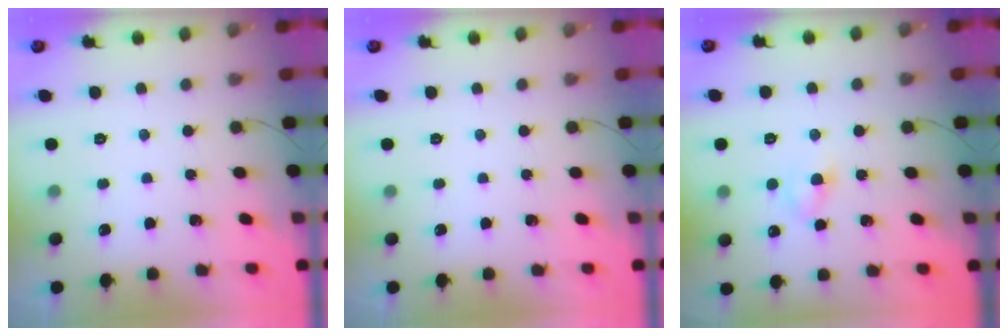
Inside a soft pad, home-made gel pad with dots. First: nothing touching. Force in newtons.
{"total": 0.0}
{"total": 3.2, "press": 3.0, "slide": 1.1}